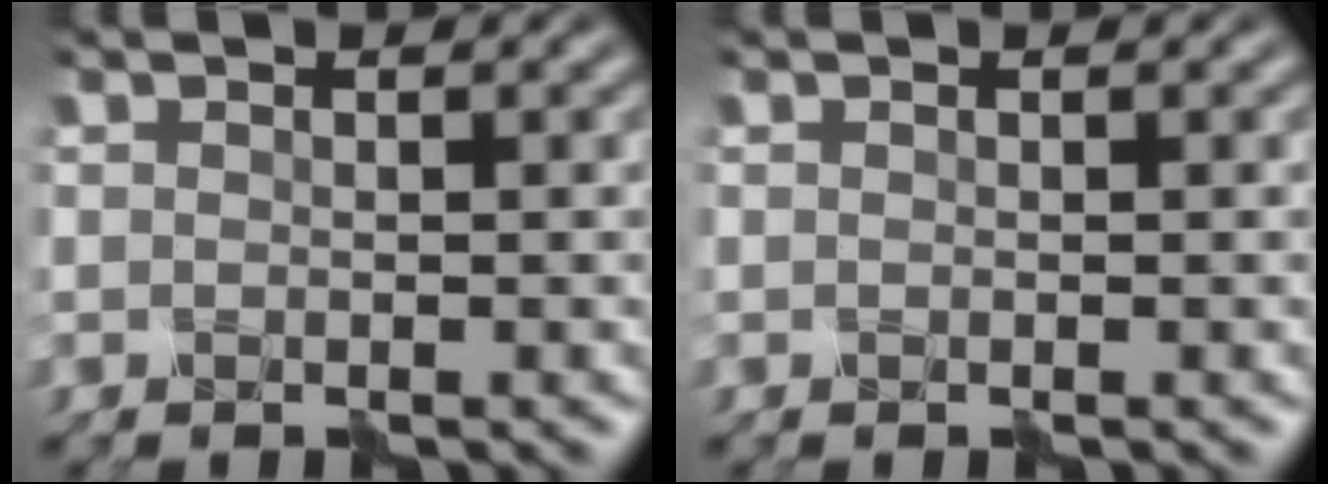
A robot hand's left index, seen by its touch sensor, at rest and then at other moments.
{"total": 0.0}